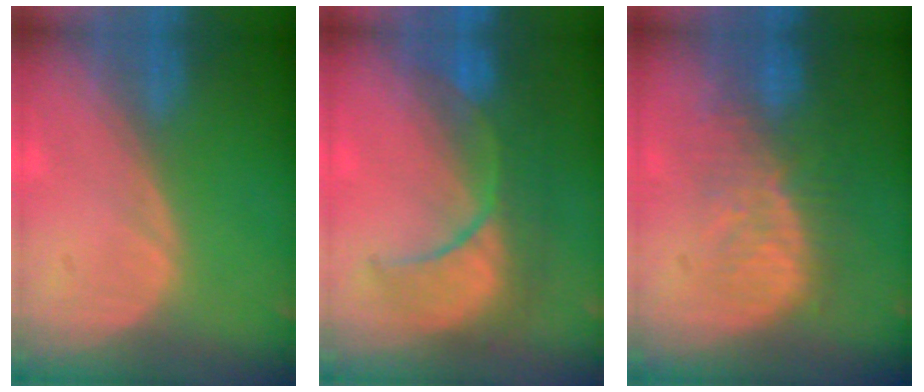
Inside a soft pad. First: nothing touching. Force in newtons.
{"total": 10.0, "press": 9.1, "slide": 4.2}
{"total": 10.1, "press": 8.5, "slide": 5.6}